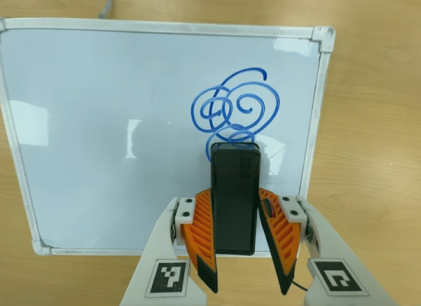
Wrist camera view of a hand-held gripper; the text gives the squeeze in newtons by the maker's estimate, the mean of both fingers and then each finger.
{"total": 5.9, "left": 4.9, "right": 6.8}